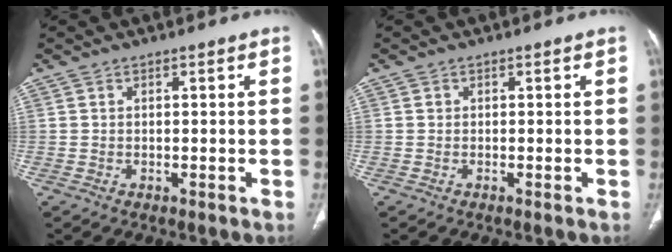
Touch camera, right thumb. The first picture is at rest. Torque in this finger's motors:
{"motor_torque": [-0.07, 0.06, 0.07, 0.02, -0.02]}